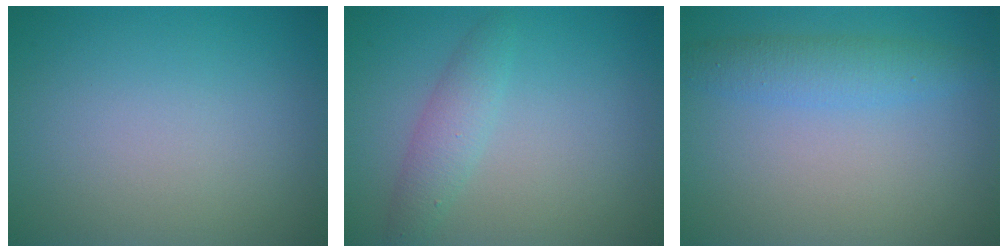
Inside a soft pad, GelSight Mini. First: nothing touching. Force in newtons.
{"total": 2.3, "press": 2.3, "slide": 0.1}
{"total": 2.8, "press": 2.8, "slide": 0.0}